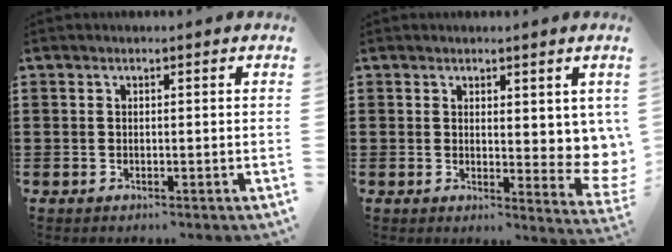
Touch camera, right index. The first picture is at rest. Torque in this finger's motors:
{"motor_torque": [0.32, 0.26, 0.39, 0.03]}